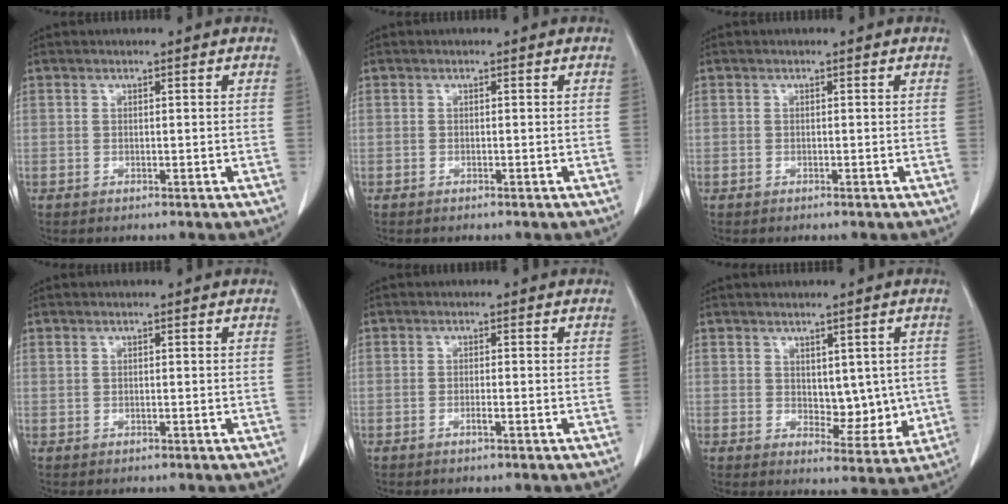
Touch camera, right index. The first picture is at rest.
{"total": 0.0}
{"total": 0.0}
{"total": 0.0}
{"total": 0.9, "force": [-0.4, 0.0, 0.8], "torque": [-0.013, 0.002, -0.006]}
{"total": 8.4, "force": [1.7, 5.1, 6.4], "torque": [-0.078, -0.006, 0.047]}